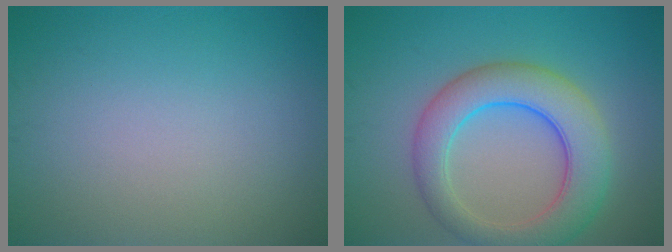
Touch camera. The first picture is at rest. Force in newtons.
{"total": 7.1, "press": 7.1, "slide": 0.2}